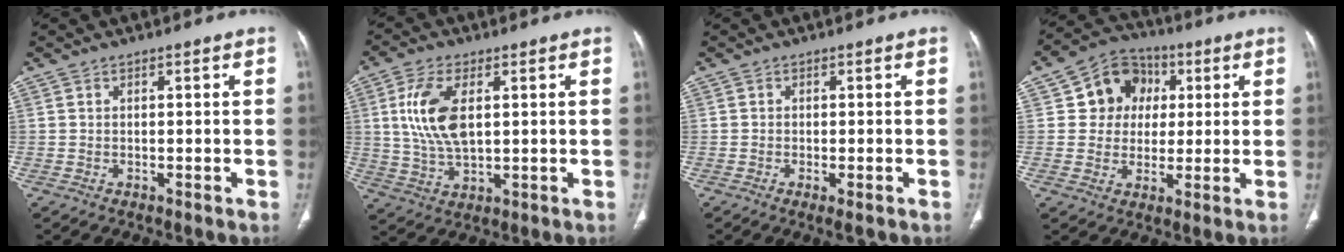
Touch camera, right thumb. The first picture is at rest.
{"total": 10.9, "force": [2.3, 5.5, 9.1], "torque": [-0.186, -0.005, 0.047]}
{"total": 2.1, "force": [-1.0, 0.5, 1.8], "torque": [-0.032, -0.005, -0.015]}
{"total": 10.3, "force": [2.4, 9.3, 3.8], "torque": [-0.010, 0.004, 0.032]}